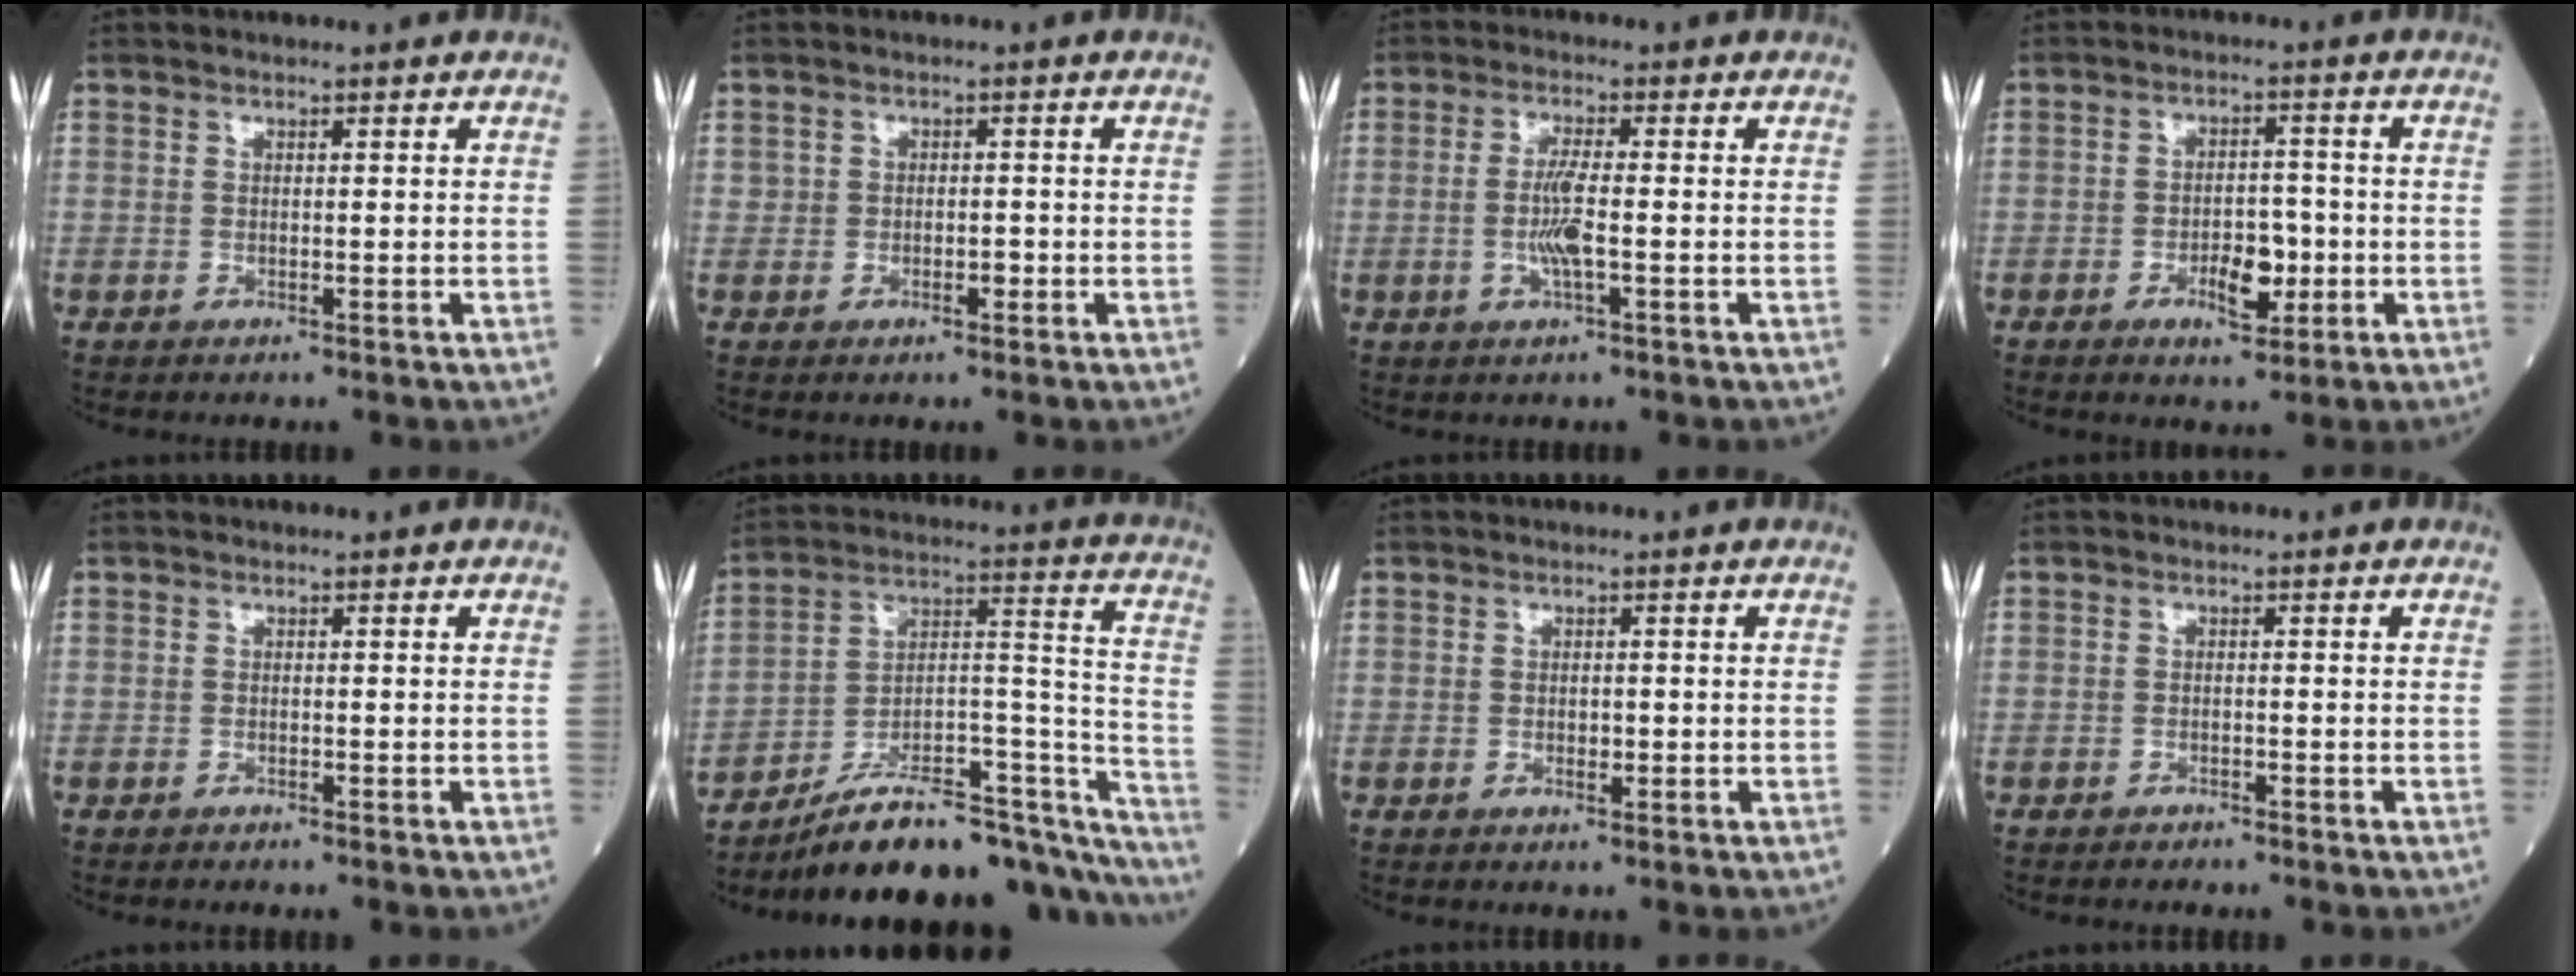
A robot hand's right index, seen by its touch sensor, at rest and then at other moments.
{"total": 1.7, "force": [-0.2, 1.3, 1.1], "torque": [-0.016, 0.006, -0.002]}
{"total": 4.7, "force": [-0.7, 0.2, 4.6], "torque": [-0.098, -0.006, -0.016]}
{"total": 5.4, "force": [-1.7, 2.4, 4.5], "torque": [-0.072, 0.001, -0.023]}
{"total": 0.7, "force": [-0.7, 0.1, 0.2], "torque": [-0.008, -0.001, -0.012]}
{"total": 26.9, "force": [-22.5, 6.4, 13.3], "torque": [-0.122, 0.046, -0.332]}
{"total": 1.1, "force": [-0.3, 0.7, 0.9], "torque": [-0.014, 0.001, -0.003]}
{"total": 1.2, "force": [-1.1, 0.3, 0.2], "torque": [-0.004, 0.000, -0.018]}